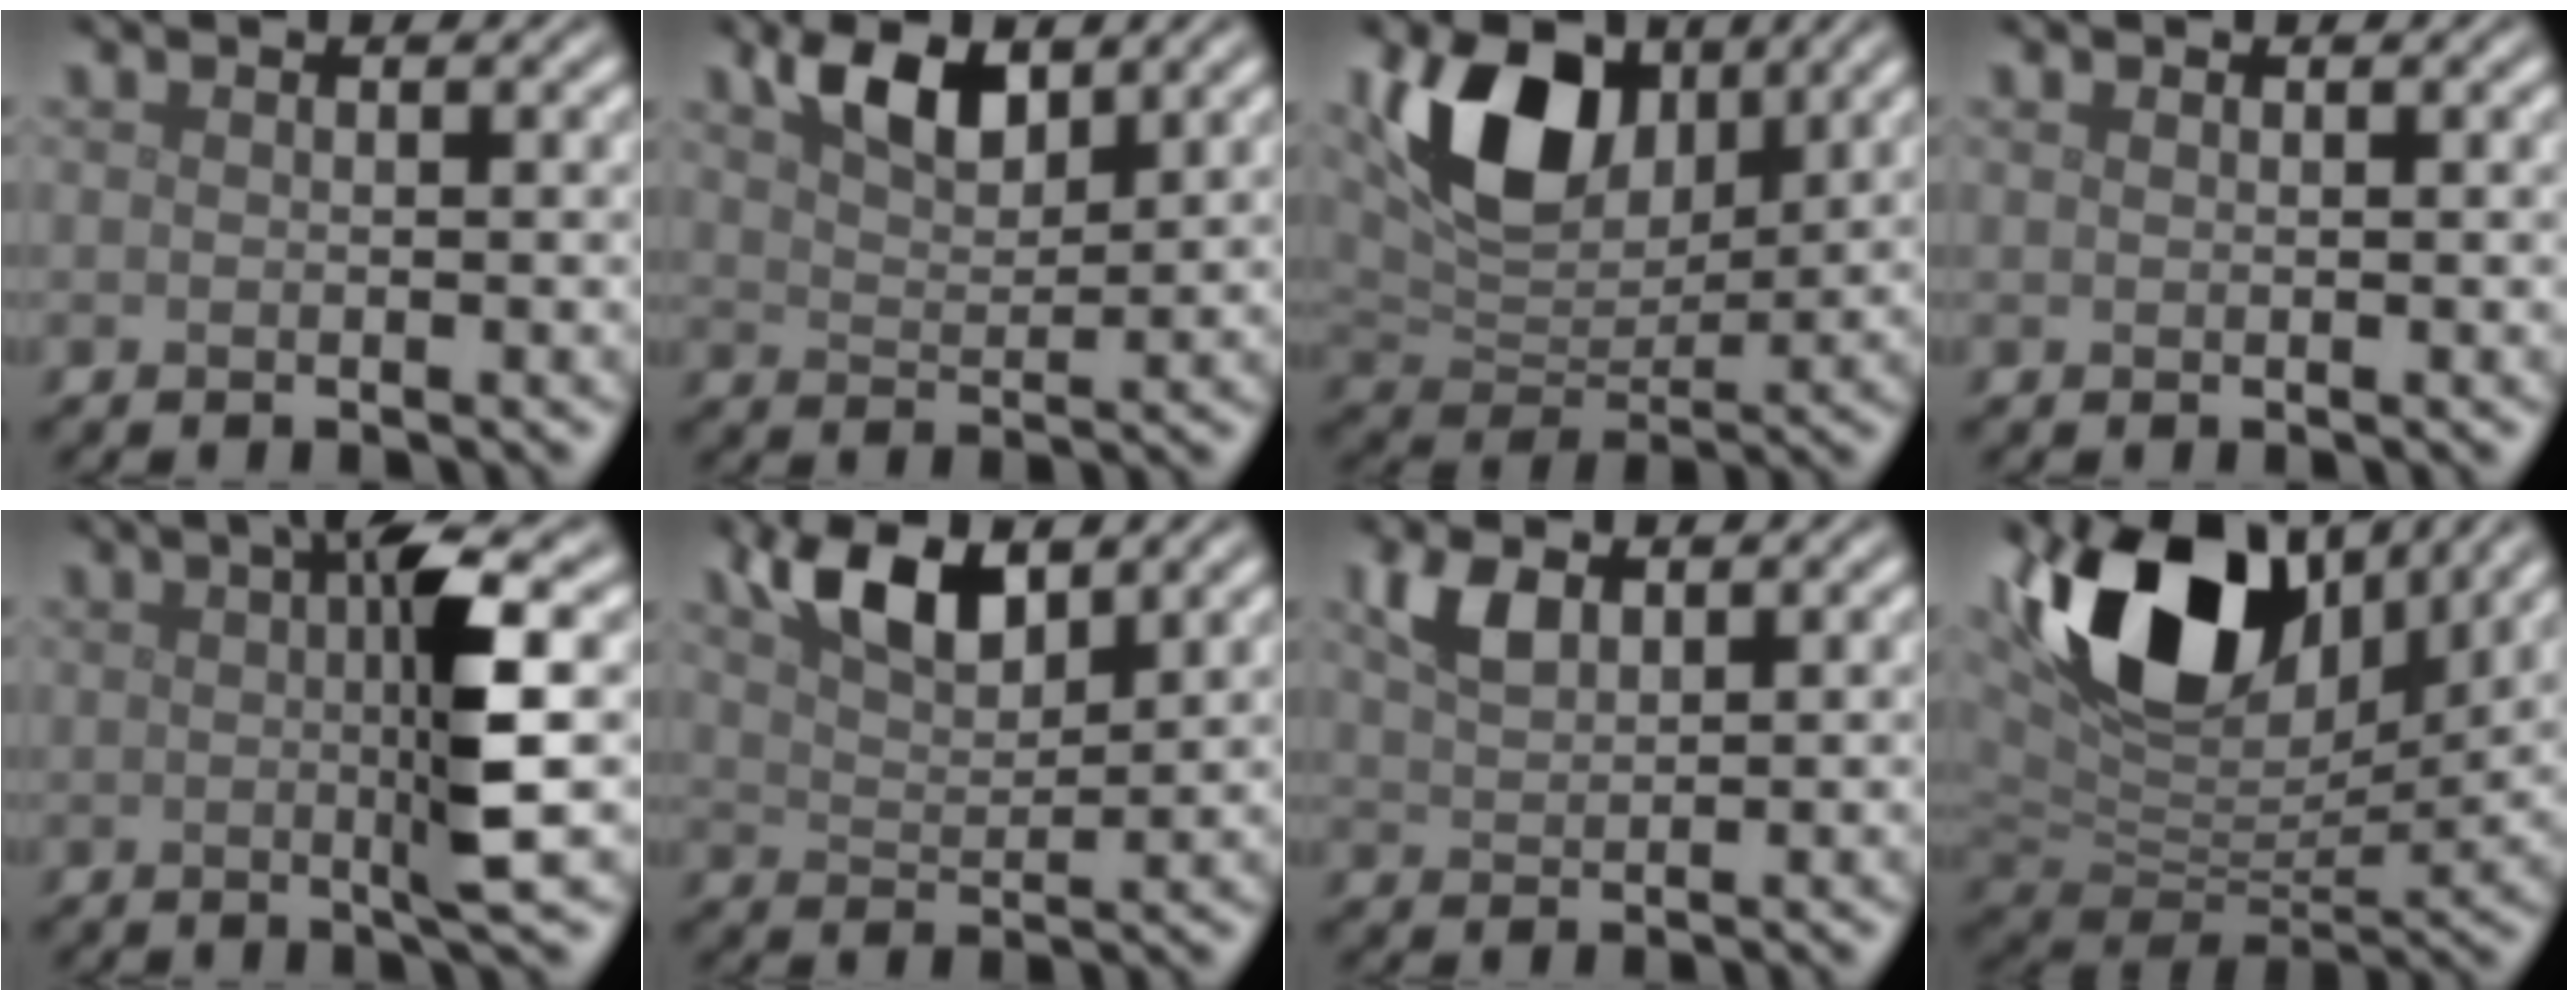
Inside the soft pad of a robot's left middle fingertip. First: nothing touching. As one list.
[{"total": 4.2, "force": [2.8, 1.8, 2.6], "torque": [-0.052, 0.003, 0.050]}, {"total": 9.1, "force": [4.1, 5.5, 6.1], "torque": [-0.121, -0.005, 0.075]}, {"total": 0.0}, {"total": 6.1, "force": [0.7, 0.5, 6.0], "torque": [-0.105, 0.004, 0.012]}, {"total": 5.3, "force": [3.5, 2.1, 3.5], "torque": [-0.068, 0.007, 0.063]}, {"total": 2.8, "force": [1.7, 1.5, 1.8], "torque": [-0.043, 0.005, 0.036]}, {"total": 13.1, "force": [6.6, 7.2, 8.7], "torque": [-0.170, 0.012, 0.116]}]